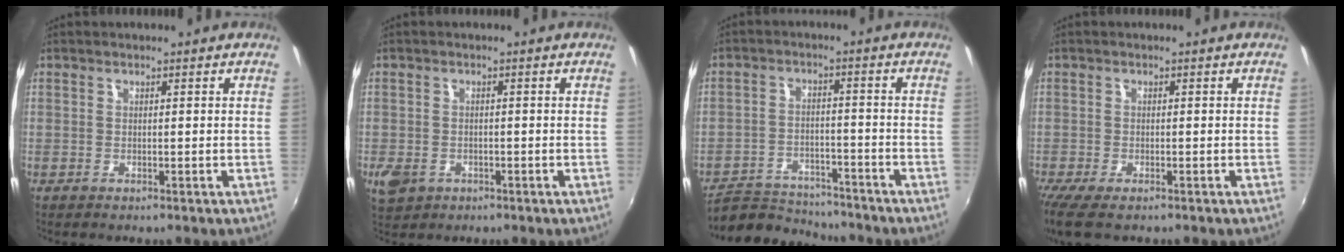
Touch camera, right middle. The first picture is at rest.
{"total": 4.9, "force": [-2.1, 3.7, 2.4], "torque": [-0.055, -0.009, -0.034]}
{"total": 10.3, "force": [-9.5, 3.5, 2.0], "torque": [-0.061, 0.011, -0.146]}
{"total": 6.2, "force": [-4.7, 1.6, 3.7], "torque": [-0.087, -0.033, -0.084]}